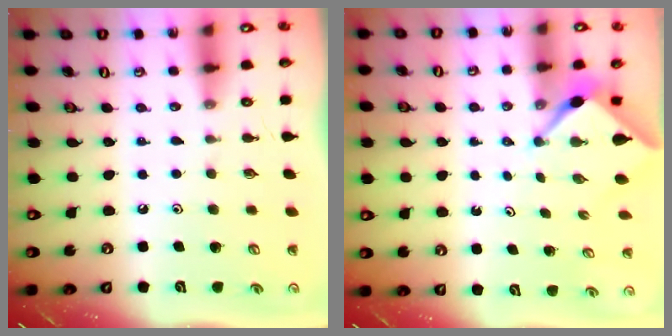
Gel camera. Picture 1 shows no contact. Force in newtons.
{"total": 2.4, "press": 2.4, "slide": 0.2}